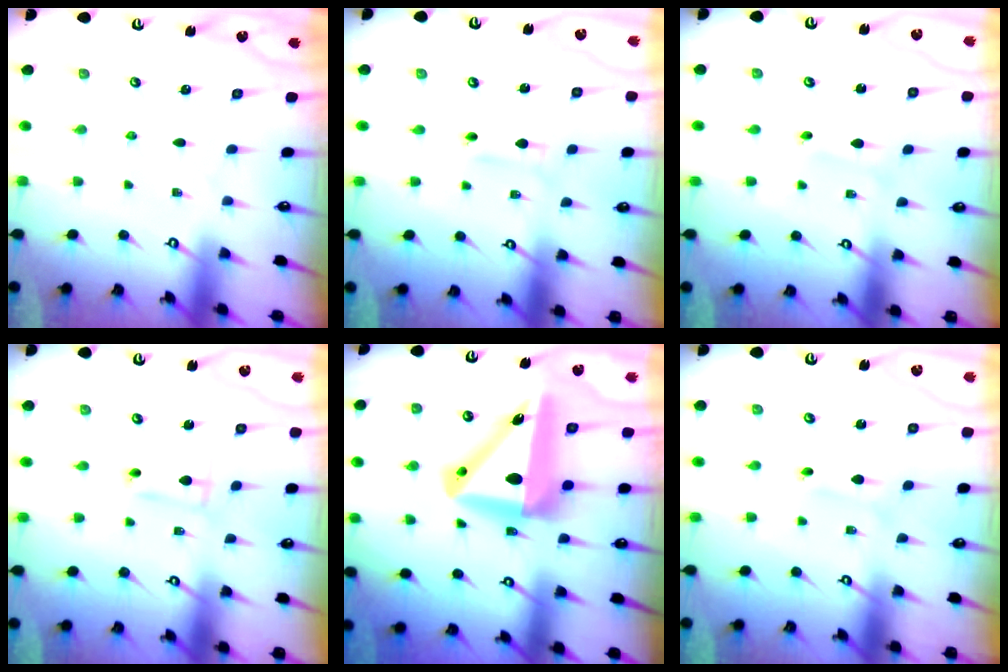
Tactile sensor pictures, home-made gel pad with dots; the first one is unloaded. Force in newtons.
{"total": 2.9, "press": 2.9, "slide": 0.2}
{"total": 2.3, "press": 2.3, "slide": 0.2}
{"total": 4.8, "press": 4.7, "slide": 0.5}
{"total": 14.3, "press": 13.8, "slide": 3.8}
{"total": 0.7, "press": 0.7, "slide": 0.0}